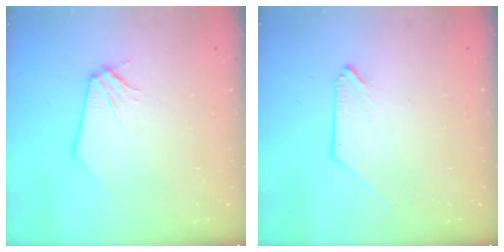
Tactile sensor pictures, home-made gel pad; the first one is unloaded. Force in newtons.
{"total": 0.0}